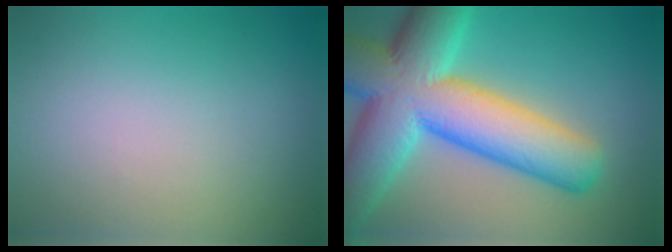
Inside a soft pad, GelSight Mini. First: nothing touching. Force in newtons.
{"total": 14.9, "press": 14.9, "slide": 0.3}